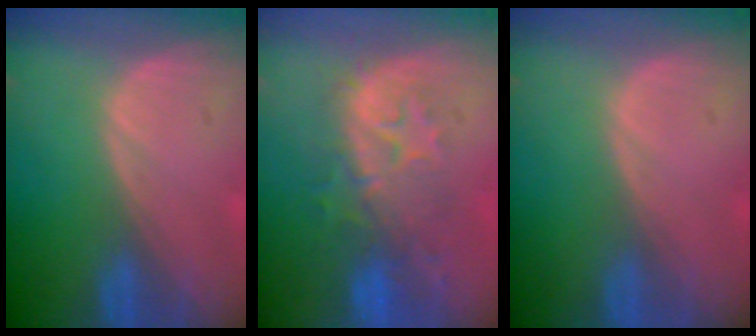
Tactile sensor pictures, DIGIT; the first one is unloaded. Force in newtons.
{"total": 9.1, "press": 8.6, "slide": 3.0}
{"total": 0.0}